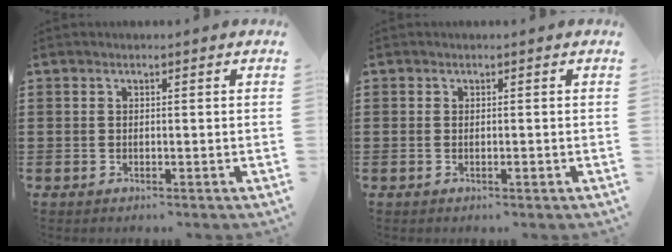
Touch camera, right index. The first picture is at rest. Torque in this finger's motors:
{"motor_torque": [-0.29, -0.14, 0.05, -0.01]}